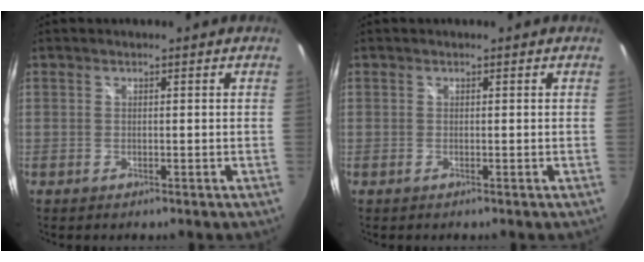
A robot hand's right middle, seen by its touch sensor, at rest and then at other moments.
{"total": 0.0}